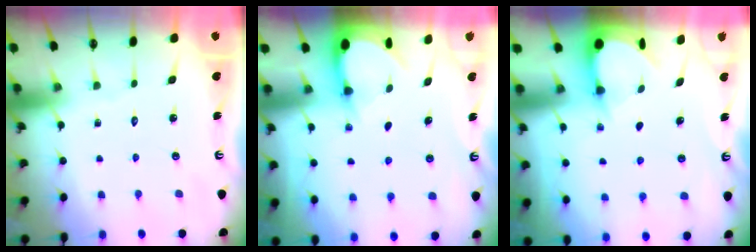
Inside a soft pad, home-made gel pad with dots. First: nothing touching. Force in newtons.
{"total": 2.9, "press": 2.9, "slide": 0.3}
{"total": 3.5, "press": 3.5, "slide": 0.5}